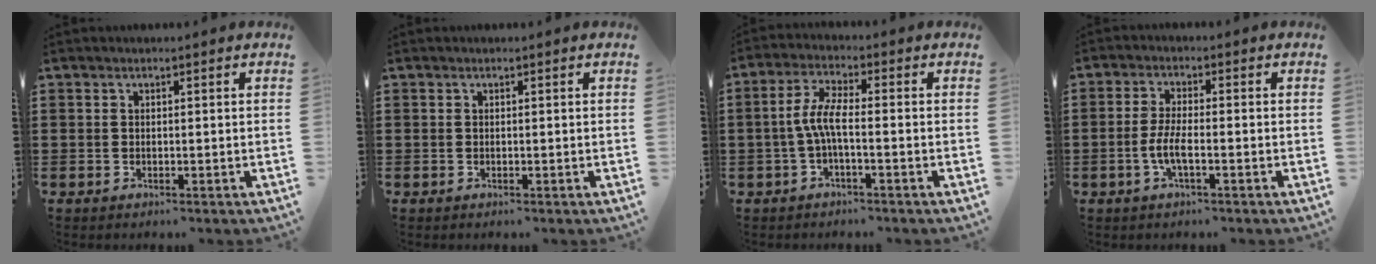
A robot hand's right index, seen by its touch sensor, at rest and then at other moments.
{"total": 0.0}
{"total": 5.1, "force": [-1.2, 1.1, 4.8], "torque": [-0.109, -0.004, -0.029]}
{"total": 4.2, "force": [-1.5, 0.9, 3.9], "torque": [-0.094, -0.007, -0.036]}